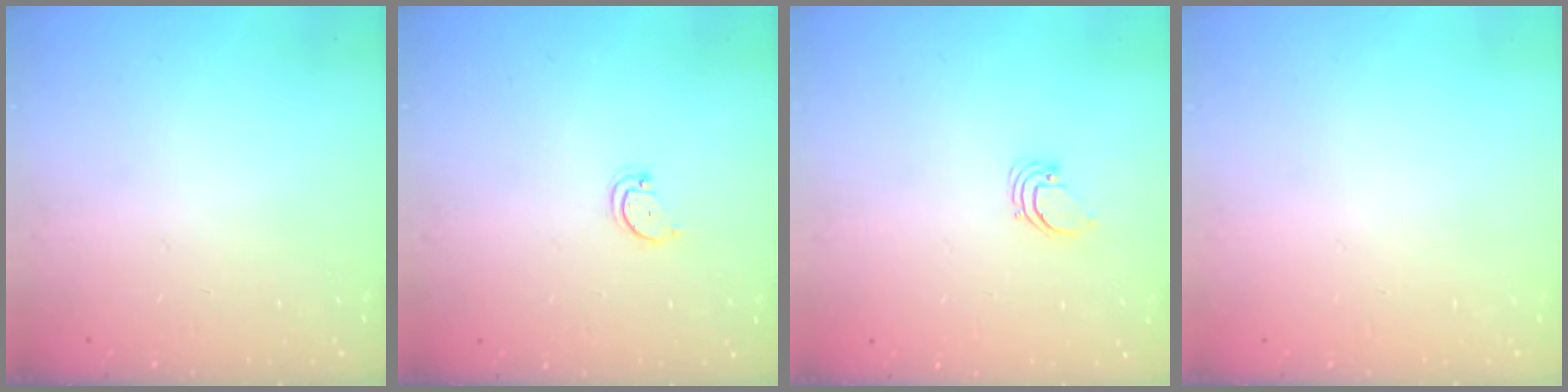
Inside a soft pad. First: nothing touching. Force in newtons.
{"total": 2.8, "press": 2.8, "slide": 0.3}
{"total": 1.7, "press": 1.7, "slide": 0.1}
{"total": 0.0}